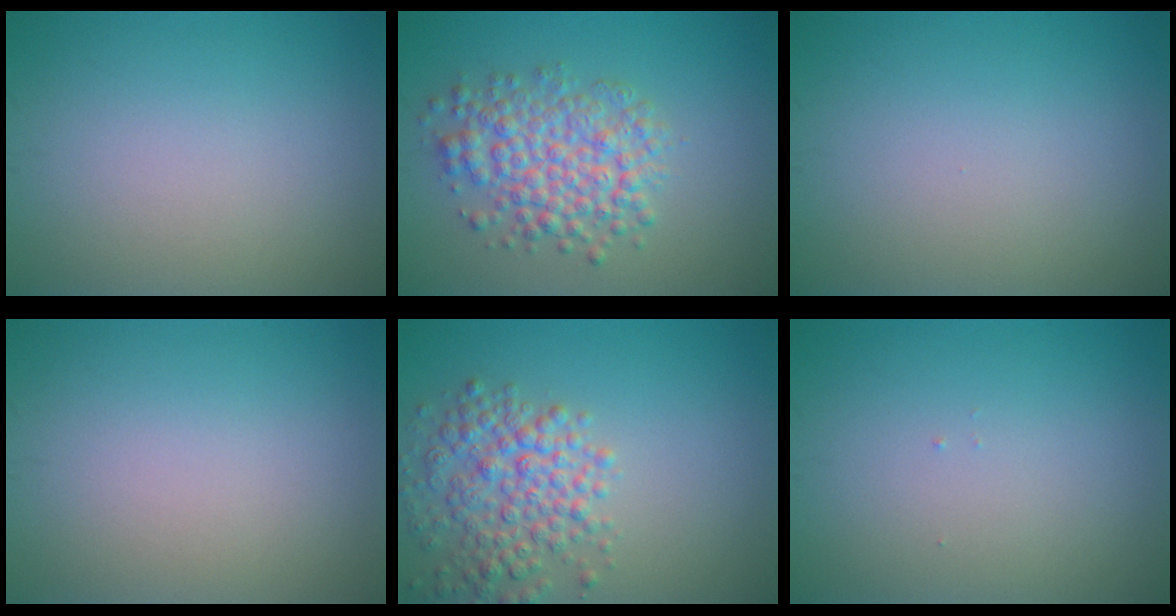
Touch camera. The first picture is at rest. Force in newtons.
{"total": 5.4, "press": 5.4, "slide": 0.1}
{"total": 0.0}
{"total": 0.0}
{"total": 5.0, "press": 5.0, "slide": 0.2}
{"total": 0.0}